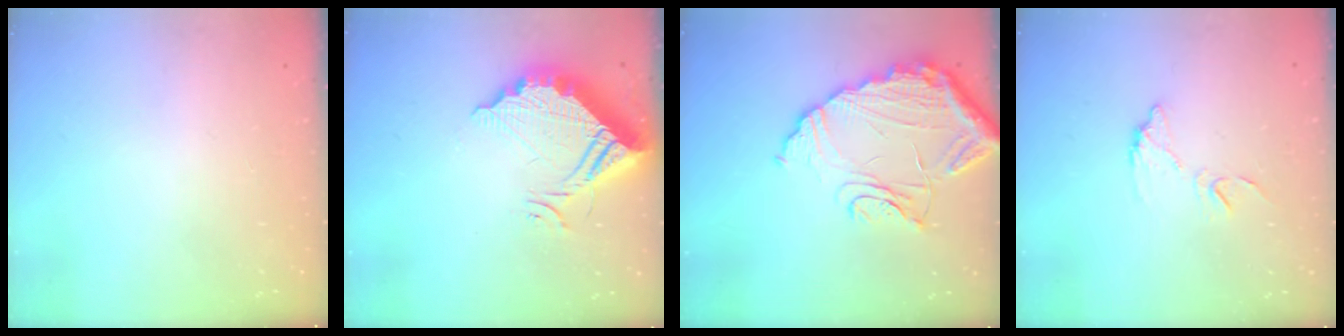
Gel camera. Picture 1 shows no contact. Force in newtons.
{"total": 14.2, "press": 14.1, "slide": 1.4}
{"total": 17.7, "press": 17.6, "slide": 1.3}
{"total": 7.6, "press": 7.6, "slide": 0.1}